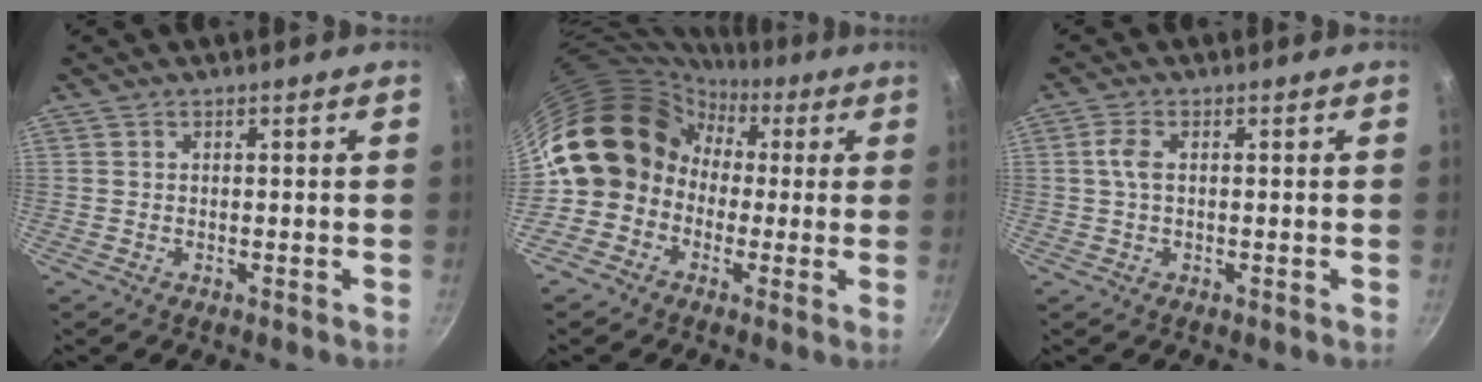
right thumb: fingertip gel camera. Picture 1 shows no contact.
{"total": 13.7, "force": [-0.6, 12.2, 6.2], "torque": [-0.057, 0.051, -0.031]}
{"total": 3.0, "force": [0.3, 1.6, 2.5], "torque": [-0.061, 0.007, 0.003]}